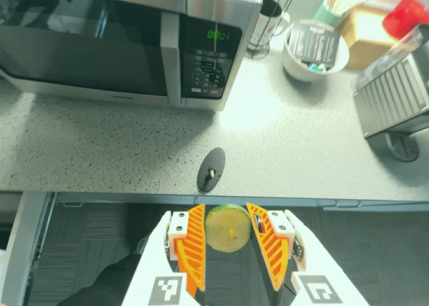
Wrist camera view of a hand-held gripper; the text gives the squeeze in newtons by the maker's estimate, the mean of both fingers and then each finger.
{"total": 9.4, "left": 9.7, "right": 9.1}